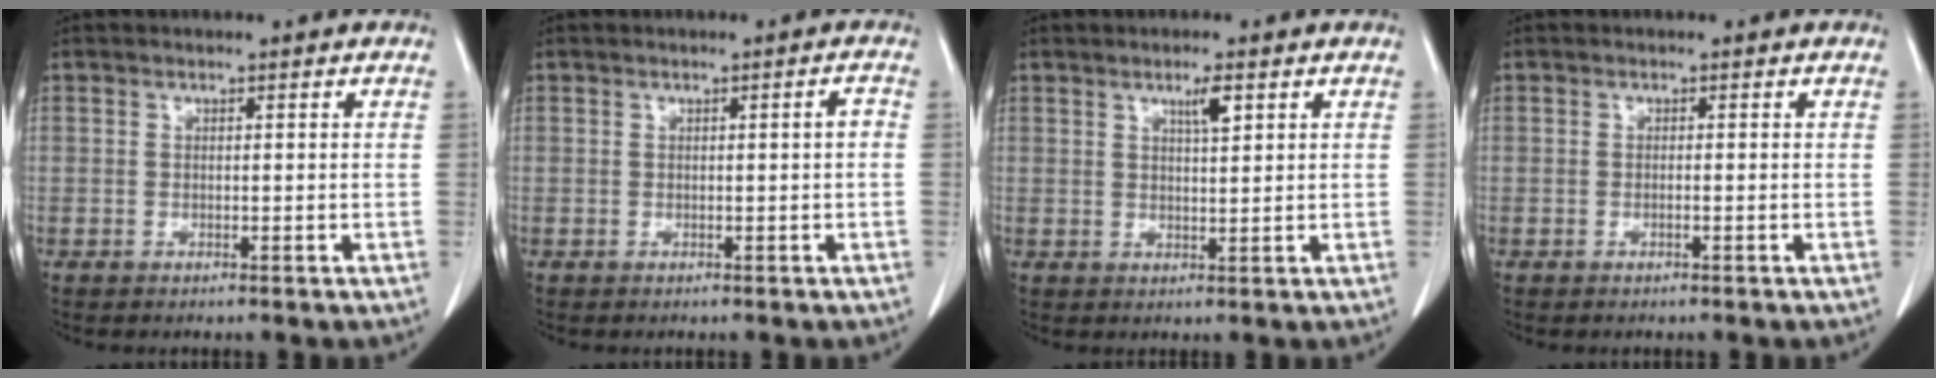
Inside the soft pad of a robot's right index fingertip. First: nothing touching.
{"total": 1.2, "force": [-0.1, 0.0, 1.2], "torque": [-0.020, 0.002, -0.001]}
{"total": 2.9, "force": [1.6, 0.3, 2.5], "torque": [-0.045, -0.003, 0.026]}
{"total": 0.0}